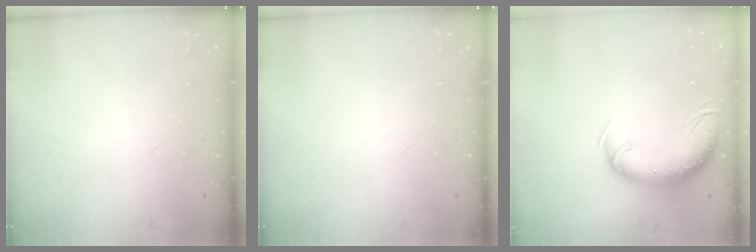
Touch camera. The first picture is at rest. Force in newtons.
{"total": 0.0}
{"total": 13.3, "press": 12.9, "slide": 3.5}